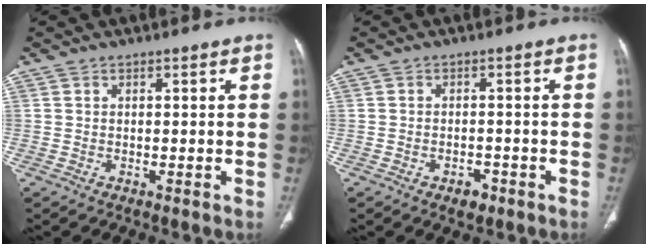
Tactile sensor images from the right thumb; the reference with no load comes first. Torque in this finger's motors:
{"motor_torque": [-0.23, 0.04, -0.15, 0.01, 0.06]}